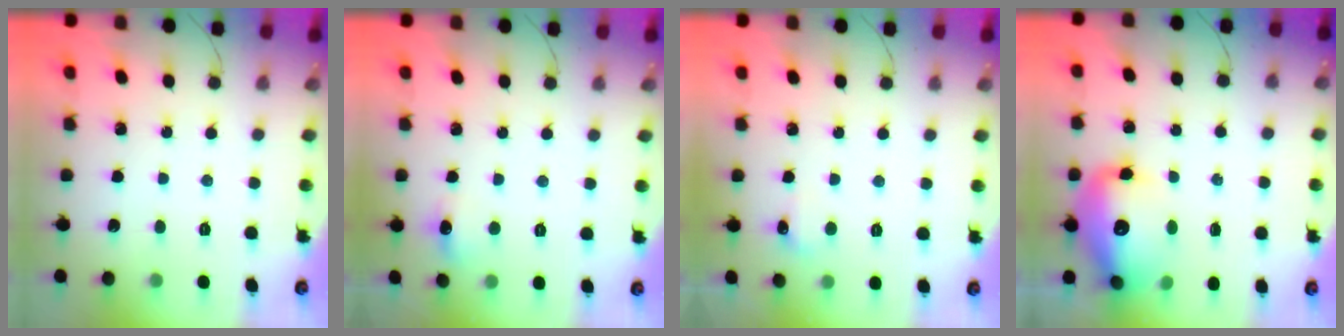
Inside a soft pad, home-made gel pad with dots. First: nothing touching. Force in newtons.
{"total": 6.6, "press": 6.4, "slide": 1.8}
{"total": 4.7, "press": 4.5, "slide": 1.3}
{"total": 16.4, "press": 15.9, "slide": 4.2}